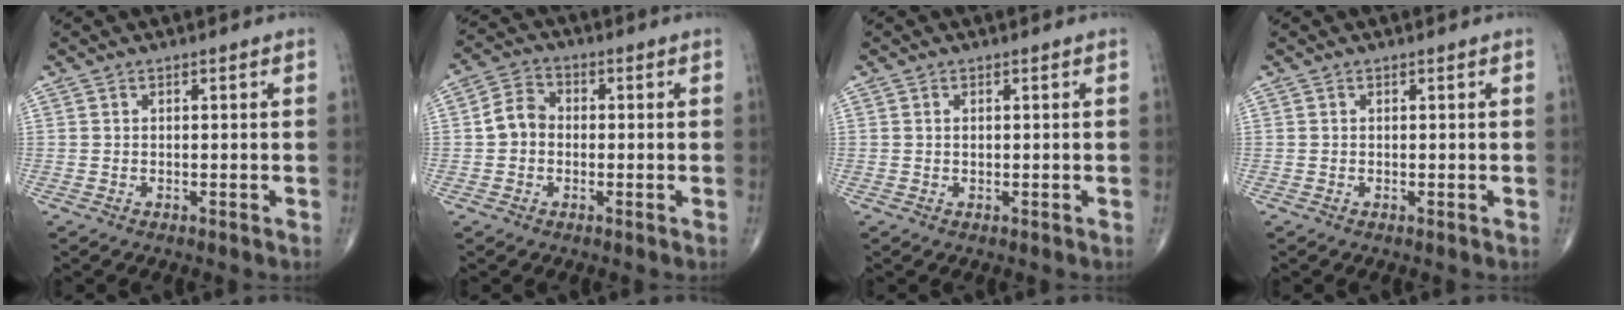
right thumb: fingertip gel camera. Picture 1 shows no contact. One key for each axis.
{"total": 5.3, "fx": -0.5, "fy": 4.4, "fz": 2.9, "tx": -0.042, "ty": 0.019, "tz": -0.019}
{"total": 0.7, "fx": 0.1, "fy": 0.4, "fz": 0.5, "tx": -0.009, "ty": 0.001, "tz": 0.003}
{"total": 0.0}